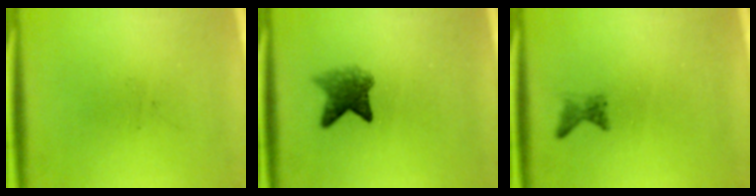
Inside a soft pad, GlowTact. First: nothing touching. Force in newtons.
{"total": 4.1}
{"total": 1.2}